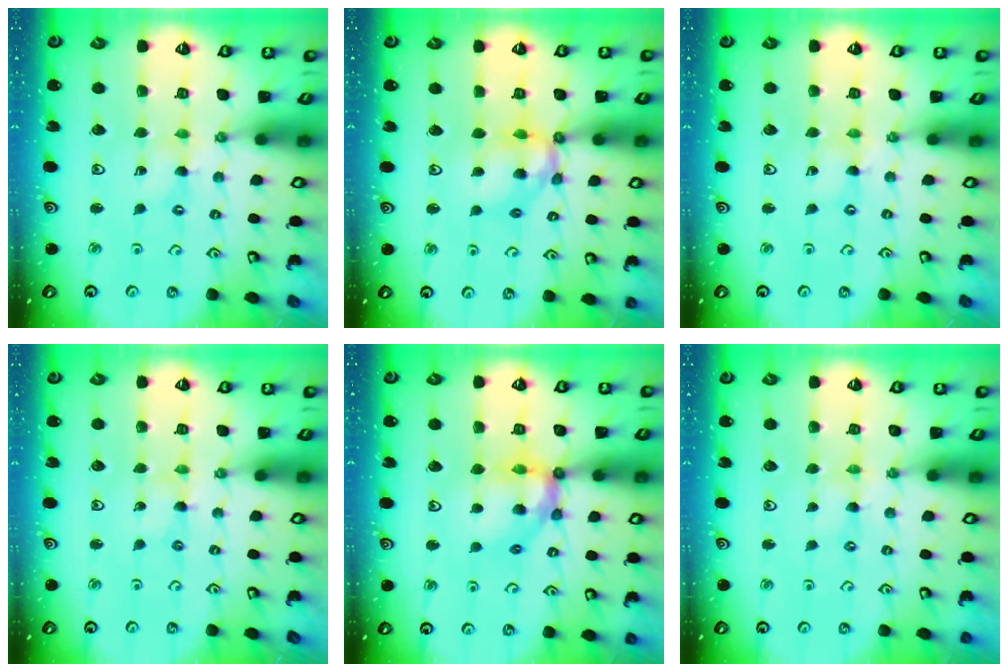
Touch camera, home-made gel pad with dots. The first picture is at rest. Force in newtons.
{"total": 11.3, "press": 11.3, "slide": 1.2}
{"total": 0.0}
{"total": 0.9, "press": 0.8, "slide": 0.1}
{"total": 11.7, "press": 11.5, "slide": 1.6}
{"total": 1.2, "press": 1.2, "slide": 0.3}